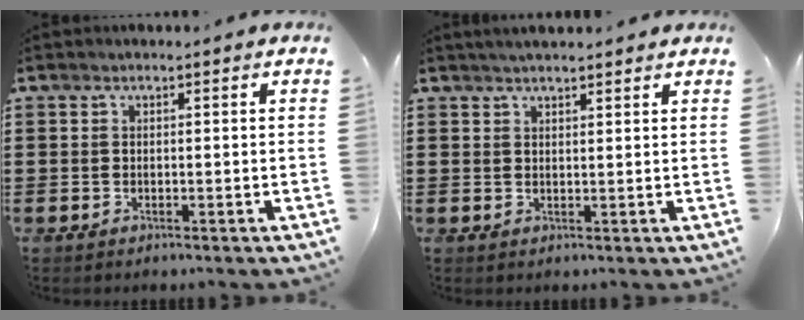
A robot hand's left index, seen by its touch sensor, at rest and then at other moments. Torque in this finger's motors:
{"motor_torque": [0.08, -0.25, -0.16, -0.19]}